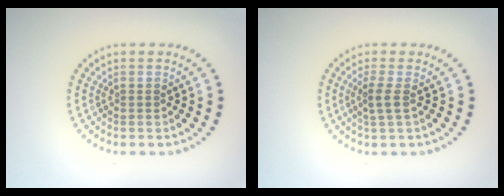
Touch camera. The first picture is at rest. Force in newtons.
{"total": 1.6, "press": 1.2, "slide": 1.0}